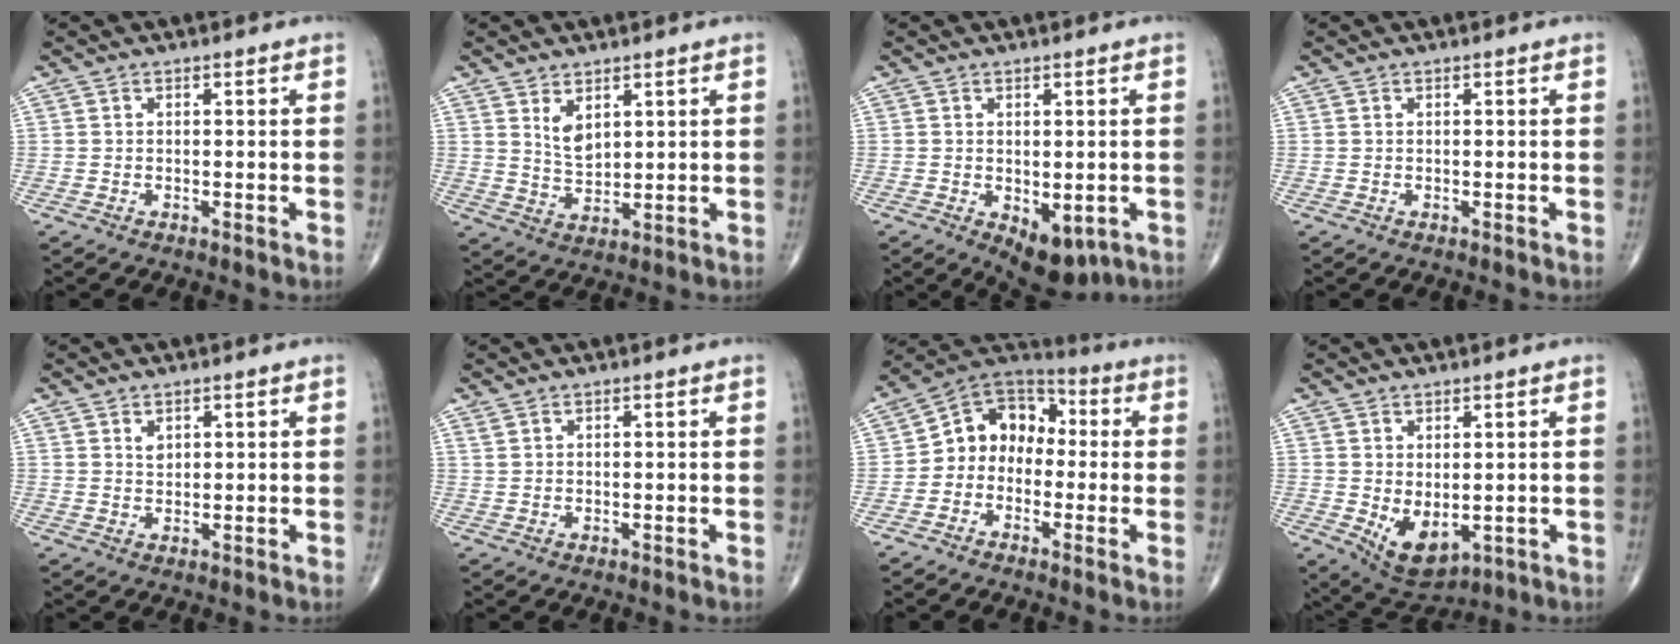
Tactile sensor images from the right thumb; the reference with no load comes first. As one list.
[{"total": 4.7, "force": [2.4, 2.5, 3.2], "torque": [-0.047, -0.022, 0.052]}, {"total": 7.2, "force": [-2.3, 4.0, 5.6], "torque": [-0.057, -0.003, -0.014]}, {"total": 0.0}, {"total": 1.6, "force": [0.9, 1.0, 0.9], "torque": [-0.009, -0.006, 0.020]}, {"total": 0.8, "force": [0.7, 0.2, 0.4], "torque": [-0.009, 0.006, 0.019]}, {"total": 10.4, "force": [-1.3, 8.5, 5.9], "torque": [-0.064, 0.053, -0.045]}, {"total": 7.7, "force": [-0.8, 4.4, 6.3], "torque": [-0.089, -0.010, 0.009]}]